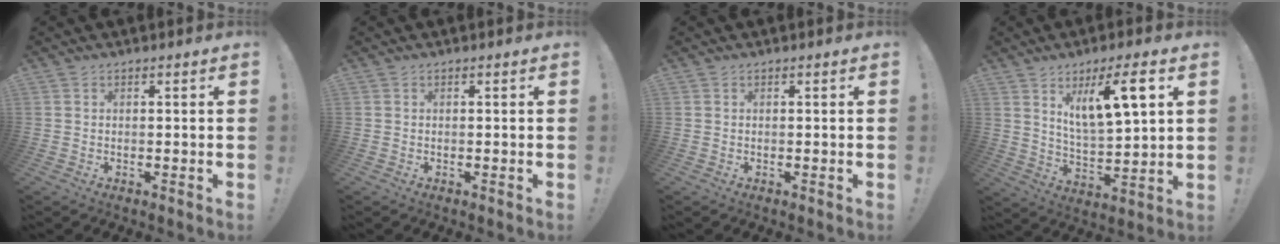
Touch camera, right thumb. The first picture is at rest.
{"total": 0.0}
{"total": 0.0}
{"total": 13.3, "force": [6.9, 3.1, 10.9], "torque": [-0.179, -0.027, 0.109]}